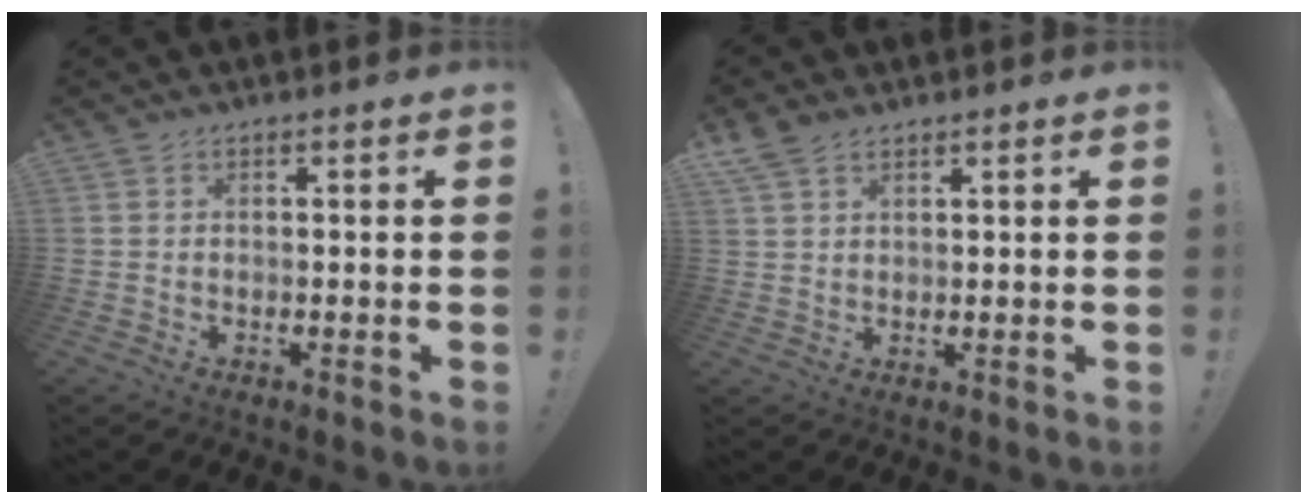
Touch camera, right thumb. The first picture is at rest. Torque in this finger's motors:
{"motor_torque": [0.03, 0.02, 0.14, 0.08, 0.15]}